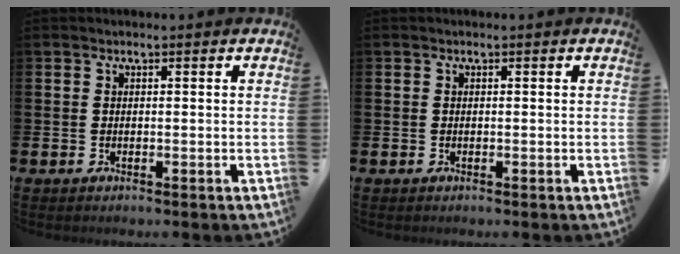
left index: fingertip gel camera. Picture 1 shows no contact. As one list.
[{"total": 0.0}]